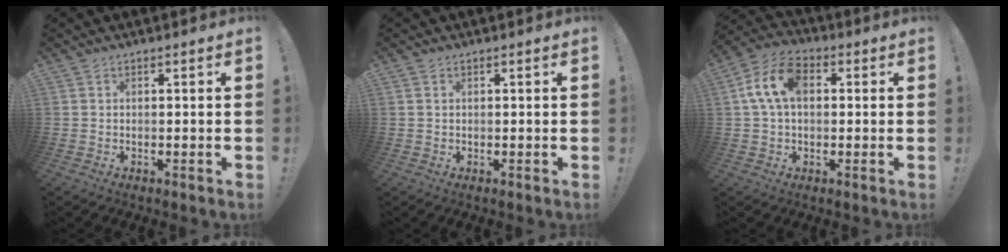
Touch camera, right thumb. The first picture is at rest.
{"total": 0.5, "force": [0.3, 0.3, 0.3], "torque": [-0.011, 0.003, 0.008]}
{"total": 11.5, "force": [2.2, 7.4, 8.6], "torque": [-0.163, 0.019, 0.043]}